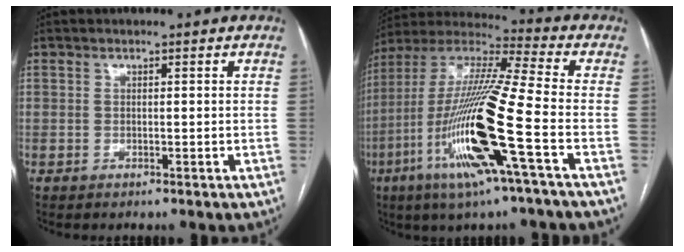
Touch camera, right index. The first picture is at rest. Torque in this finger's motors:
{"motor_torque": [2.14, 0.00, 0.70, 0.21]}